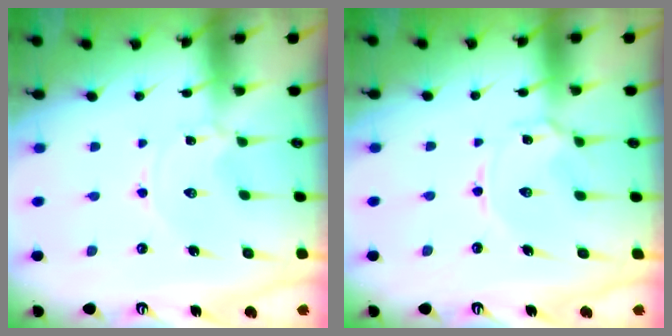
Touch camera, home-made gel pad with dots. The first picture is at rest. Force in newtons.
{"total": 3.2, "press": 3.1, "slide": 0.5}